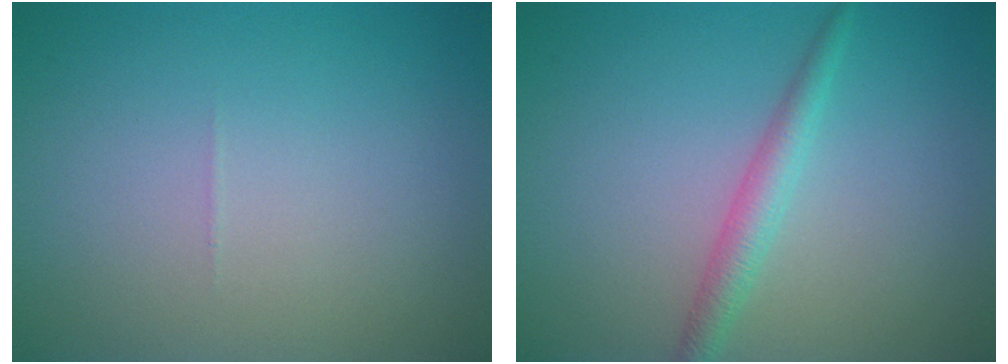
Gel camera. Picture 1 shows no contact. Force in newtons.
{"total": 2.2, "press": 2.2, "slide": 0.1}